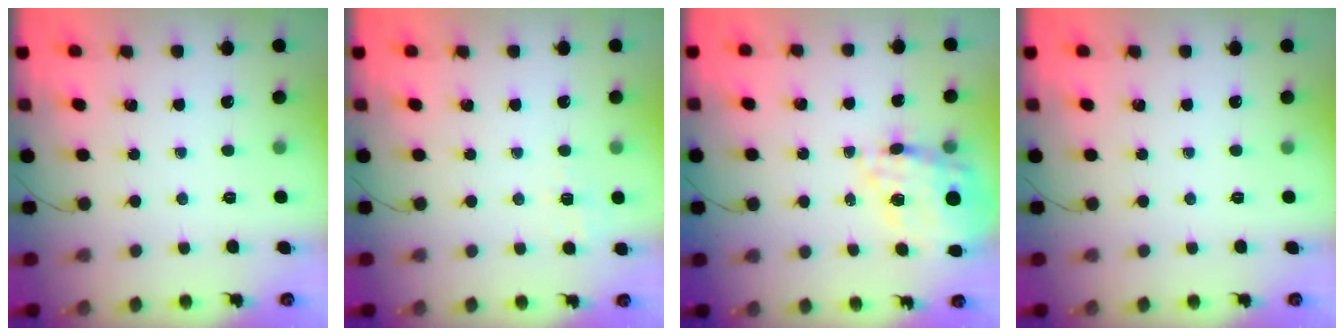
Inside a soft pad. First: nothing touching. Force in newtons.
{"total": 2.0, "press": 1.0, "slide": 1.7}
{"total": 18.4, "press": 18.0, "slide": 4.0}
{"total": 0.0}